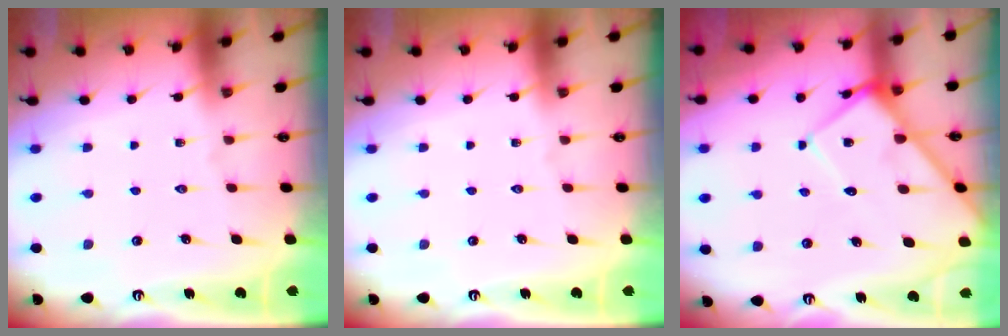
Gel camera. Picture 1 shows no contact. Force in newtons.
{"total": 0.0}
{"total": 9.7, "press": 9.7, "slide": 1.0}